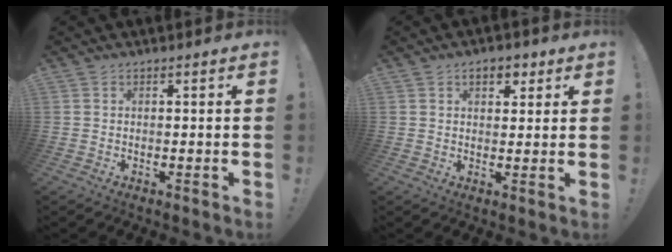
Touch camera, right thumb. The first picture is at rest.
{"total": 5.2, "force": [2.6, 3.3, 3.0], "torque": [-0.037, 0.000, 0.042]}